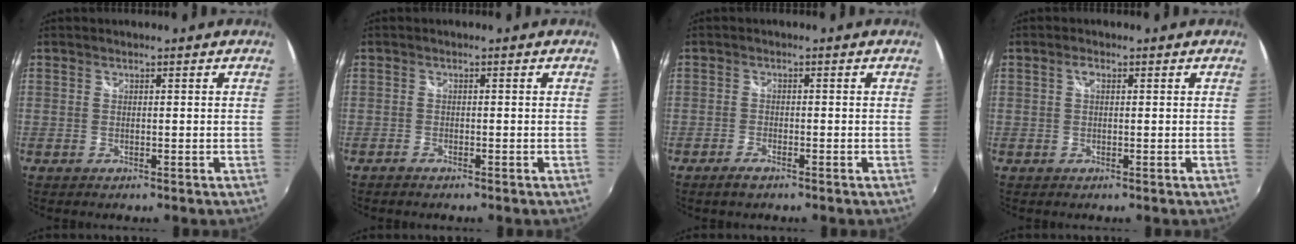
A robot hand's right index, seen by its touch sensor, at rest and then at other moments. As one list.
[{"total": 1.2, "force": [-1.0, 0.4, 0.4], "torque": [-0.014, -0.003, -0.023]}, {"total": 2.1, "force": [-1.6, 0.7, 1.1], "torque": [-0.032, -0.001, -0.032]}, {"total": 1.2, "force": [0.3, 0.6, 1.0], "torque": [-0.019, 0.004, 0.002]}]